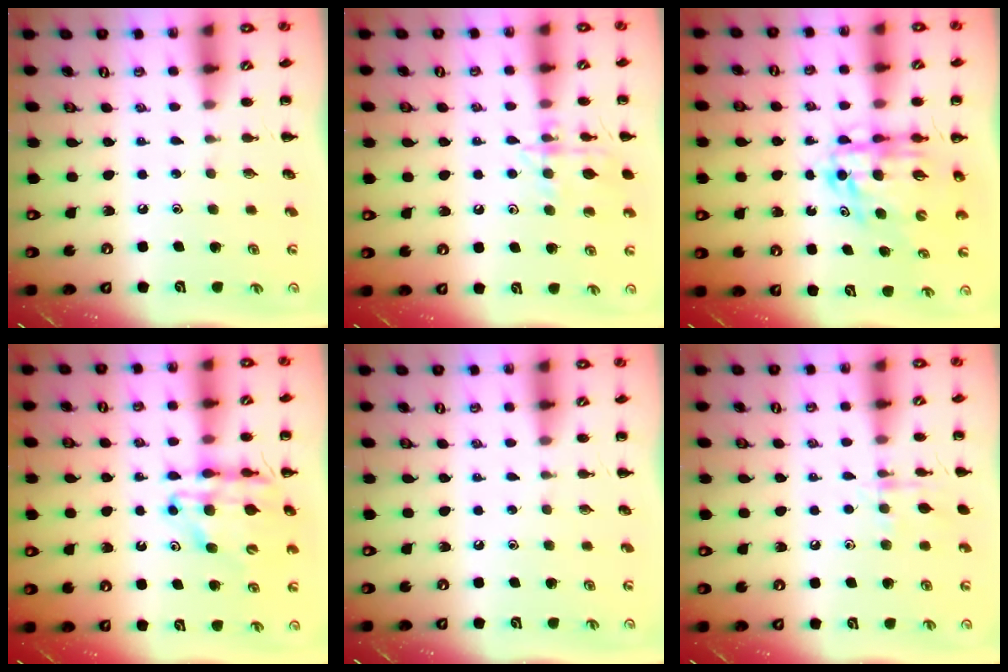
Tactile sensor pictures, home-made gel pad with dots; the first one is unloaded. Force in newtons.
{"total": 13.7, "press": 13.7, "slide": 1.3}
{"total": 9.9, "press": 9.4, "slide": 3.3}
{"total": 13.0, "press": 12.5, "slide": 3.7}
{"total": 0.0}
{"total": 8.5, "press": 8.4, "slide": 1.3}